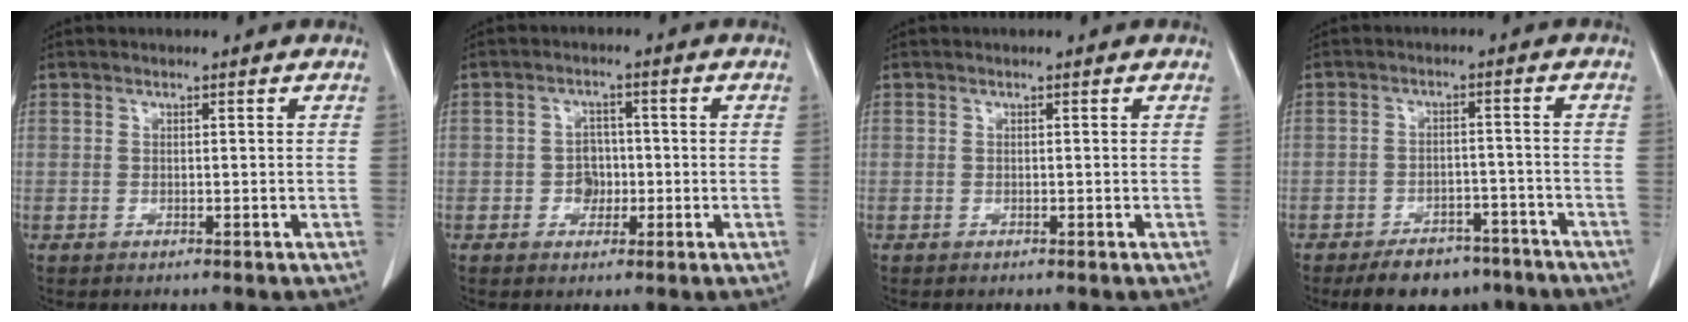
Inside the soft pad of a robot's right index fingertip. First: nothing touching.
{"total": 3.2, "force": [-0.7, 2.7, 1.6], "torque": [-0.019, 0.007, -0.010]}
{"total": 0.0}
{"total": 10.3, "force": [-8.2, 4.4, 4.2], "torque": [-0.055, 0.005, -0.127]}